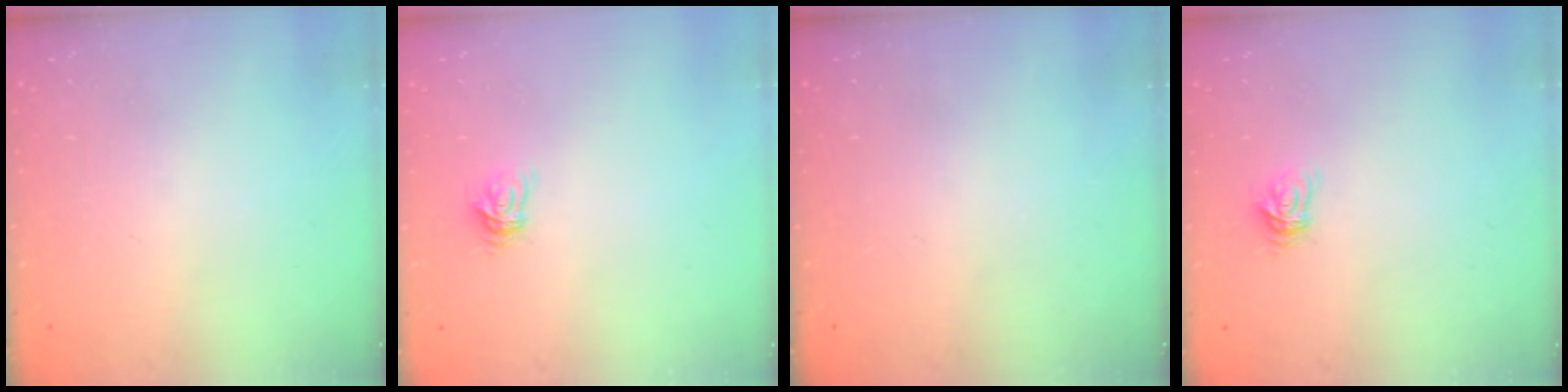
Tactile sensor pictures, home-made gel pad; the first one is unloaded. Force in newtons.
{"total": 5.1, "press": 5.0, "slide": 0.4}
{"total": 0.0}
{"total": 5.1, "press": 5.0, "slide": 0.4}